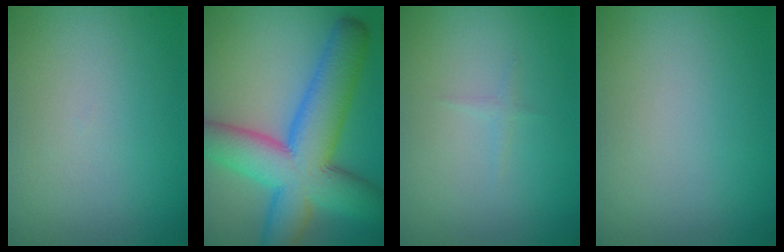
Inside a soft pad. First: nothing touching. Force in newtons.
{"total": 12.1, "press": 12.1, "slide": 0.3}
{"total": 1.0, "press": 0.9, "slide": 0.2}
{"total": 0.0}